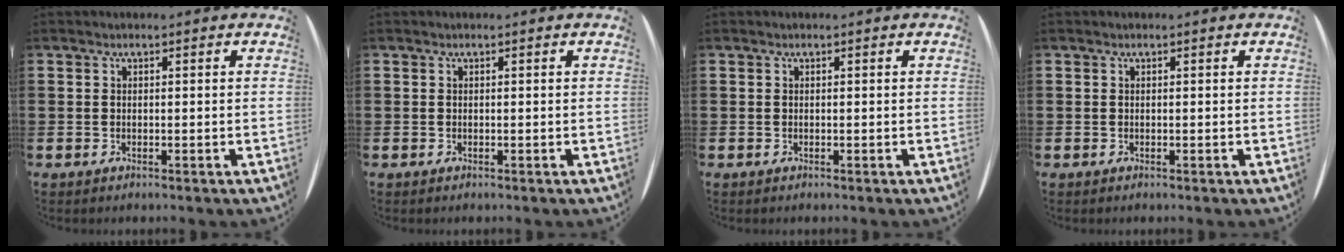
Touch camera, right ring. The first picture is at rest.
{"total": 0.0}
{"total": 0.0}
{"total": 0.0}